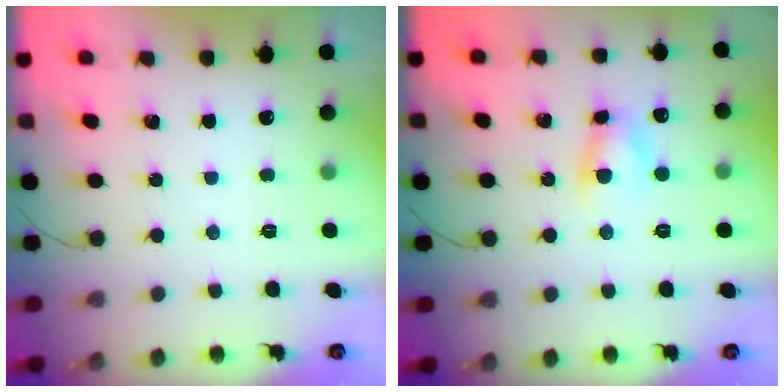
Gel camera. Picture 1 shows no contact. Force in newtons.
{"total": 4.6, "press": 4.5, "slide": 0.6}